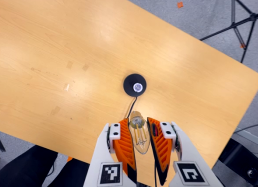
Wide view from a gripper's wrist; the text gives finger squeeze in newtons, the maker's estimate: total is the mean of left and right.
{"total": 22.8, "left": 24.8, "right": 20.7}